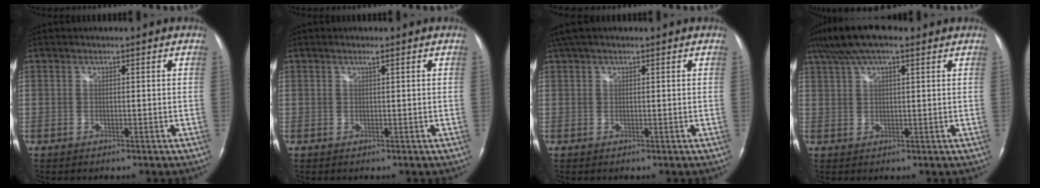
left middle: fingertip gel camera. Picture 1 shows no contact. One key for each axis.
{"total": 0.6, "fx": 0.4, "fy": -0.1, "fz": 0.5, "tx": -0.013, "ty": 0.001, "tz": 0.008}
{"total": 4.2, "fx": 3.2, "fy": 0.9, "fz": 2.6, "tx": -0.056, "ty": 0.038, "tz": 0.061}
{"total": 9.9, "fx": 6.9, "fy": 2.4, "fz": 6.7, "tx": -0.129, "ty": 0.038, "tz": 0.120}